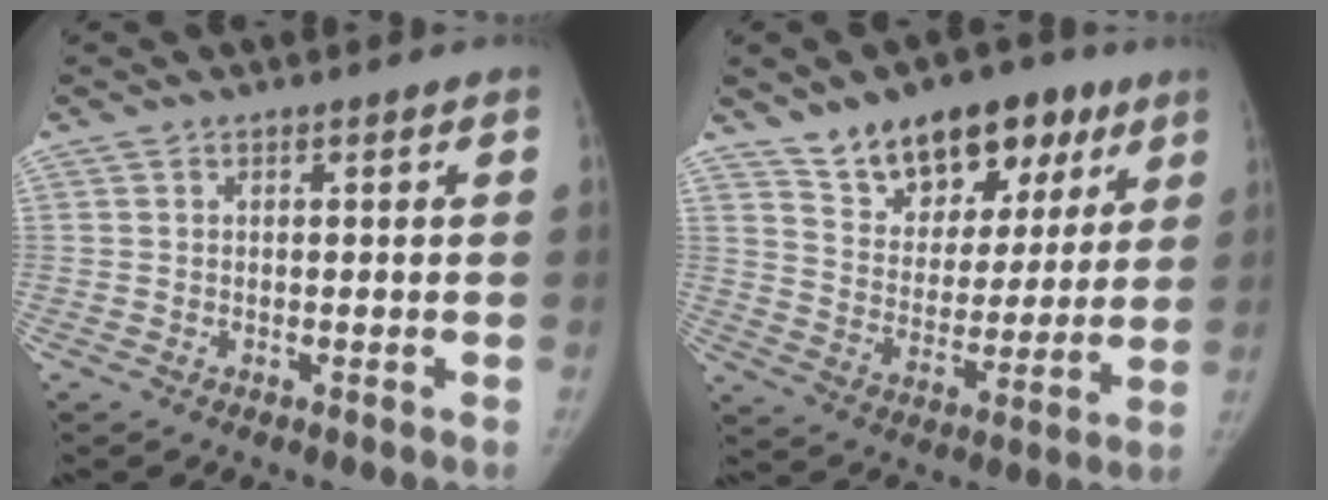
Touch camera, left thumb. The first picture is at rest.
{"total": 18.1, "force": [11.5, 10.5, 9.1], "torque": [-0.081, -0.041, 0.187]}